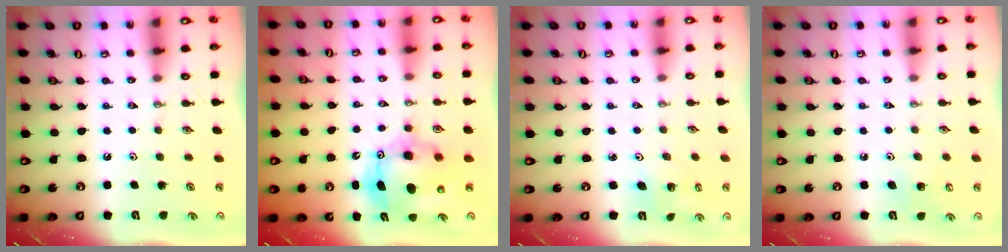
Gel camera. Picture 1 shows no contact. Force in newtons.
{"total": 11.2, "press": 10.9, "slide": 2.7}
{"total": 2.7, "press": 2.7, "slide": 0.1}
{"total": 4.7, "press": 4.6, "slide": 0.7}